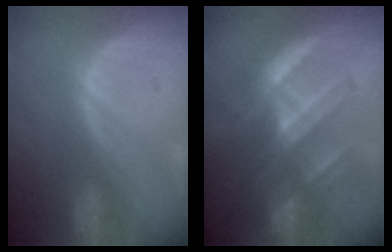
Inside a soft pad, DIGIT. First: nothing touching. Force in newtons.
{"total": 7.1, "press": 7.1, "slide": 0.3}